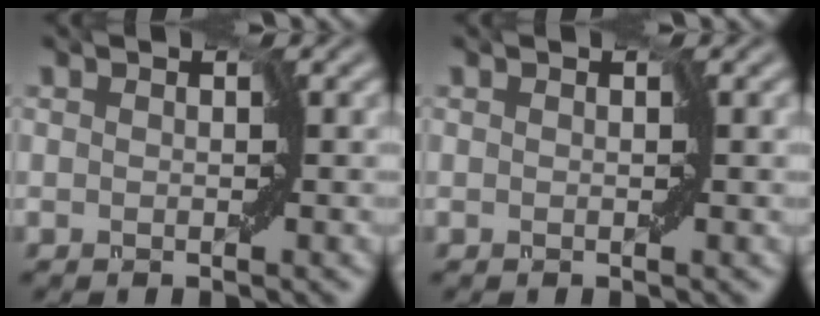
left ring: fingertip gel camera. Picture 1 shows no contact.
{"total": 0.0}